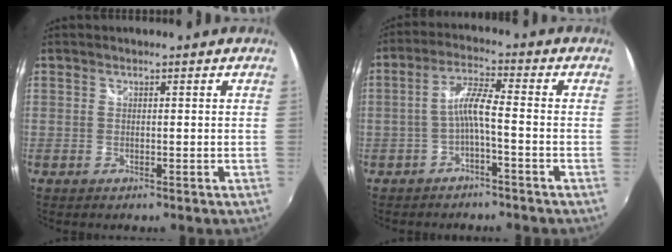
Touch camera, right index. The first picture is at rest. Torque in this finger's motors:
{"motor_torque": [0.83, -0.41, 0.47, 0.14]}